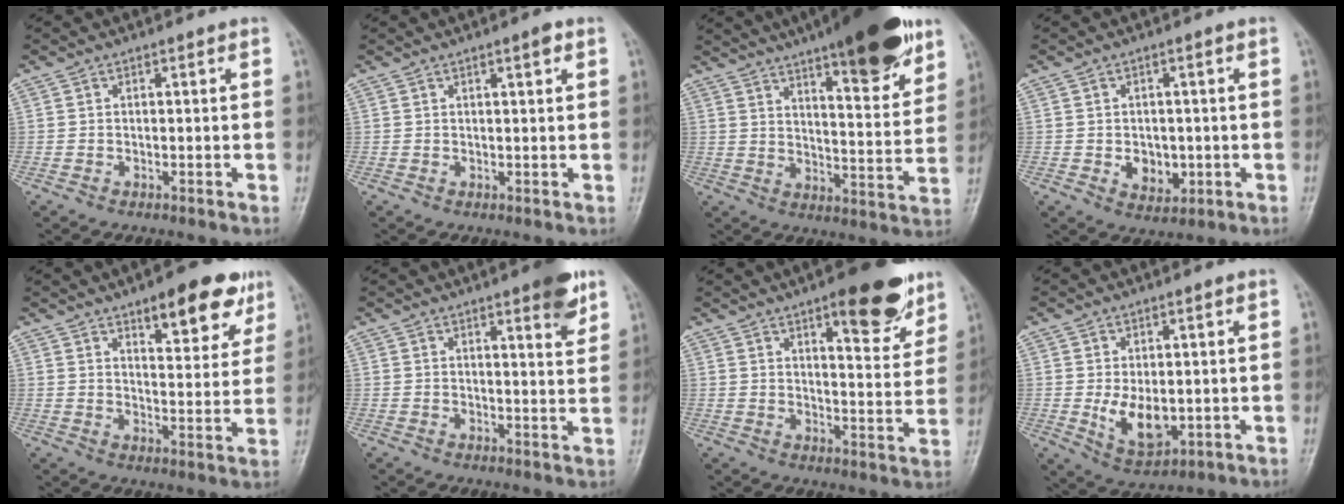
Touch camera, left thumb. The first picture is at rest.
{"total": 2.0, "force": [1.1, 0.3, 1.6], "torque": [-0.024, -0.004, 0.016]}
{"total": 20.9, "force": [13.9, 5.0, 14.7], "torque": [-0.184, -0.061, 0.202]}
{"total": 5.3, "force": [-0.8, 3.9, 3.4], "torque": [-0.031, -0.003, -0.002]}
{"total": 13.0, "force": [7.9, 4.7, 9.1], "torque": [-0.083, -0.038, 0.107]}
{"total": 7.0, "force": [4.2, 1.5, 5.3], "torque": [-0.060, -0.021, 0.052]}
{"total": 13.6, "force": [8.5, 4.2, 9.7], "torque": [-0.096, -0.047, 0.116]}
{"total": 7.7, "force": [-0.2, 4.4, 6.3], "torque": [-0.089, -0.017, 0.010]}